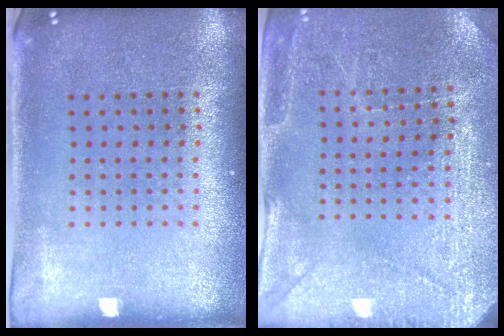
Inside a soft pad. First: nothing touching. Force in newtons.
{"total": 2.8, "press": 2.8, "slide": 0.4}